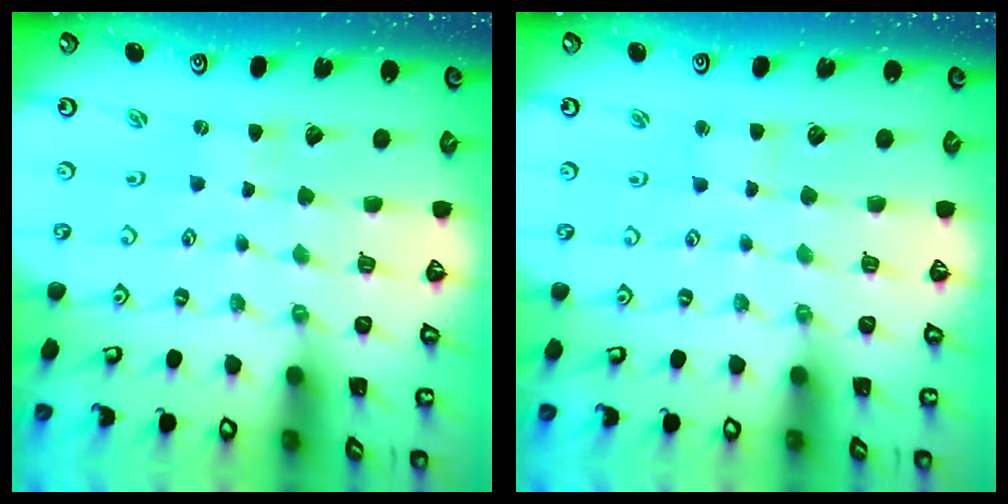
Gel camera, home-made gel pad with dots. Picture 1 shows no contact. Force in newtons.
{"total": 1.3, "press": 1.3, "slide": 0.3}